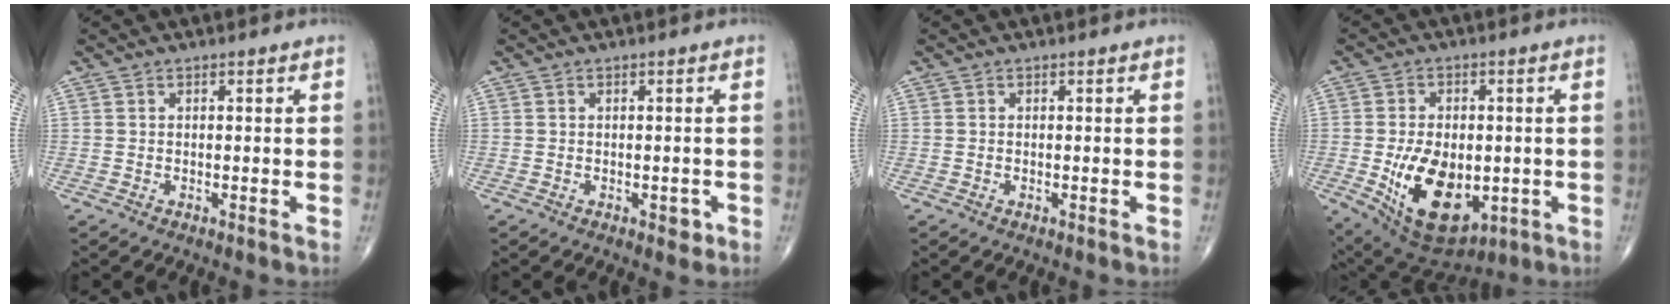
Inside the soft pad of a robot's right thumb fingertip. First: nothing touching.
{"total": 1.6, "force": [-0.7, 1.0, 1.1], "torque": [-0.004, 0.000, -0.008]}
{"total": 0.0}
{"total": 16.6, "force": [-3.3, 9.9, 12.9], "torque": [-0.197, -0.009, -0.028]}